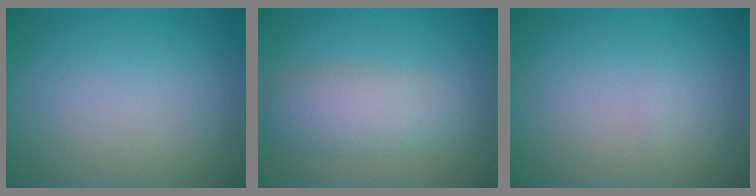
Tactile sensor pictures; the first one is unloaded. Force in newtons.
{"total": 3.9, "press": 3.9, "slide": 0.0}
{"total": 0.6, "press": 0.6, "slide": 0.0}